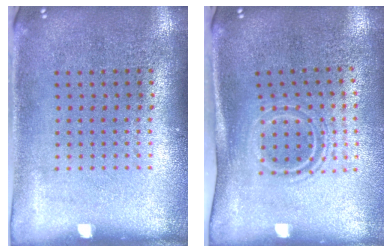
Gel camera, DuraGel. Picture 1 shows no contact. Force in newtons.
{"total": 1.6, "press": 1.0, "slide": 1.2}